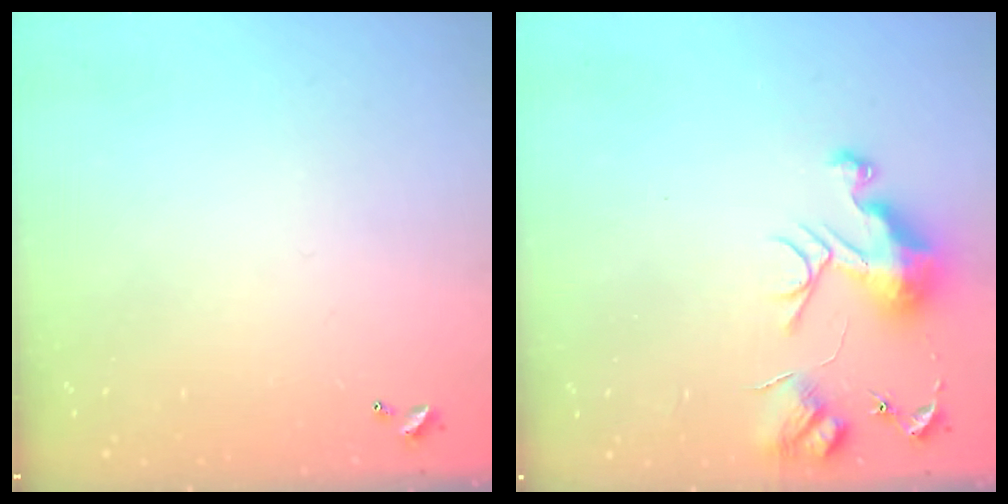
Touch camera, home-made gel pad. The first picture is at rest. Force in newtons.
{"total": 9.3, "press": 9.3, "slide": 1.1}